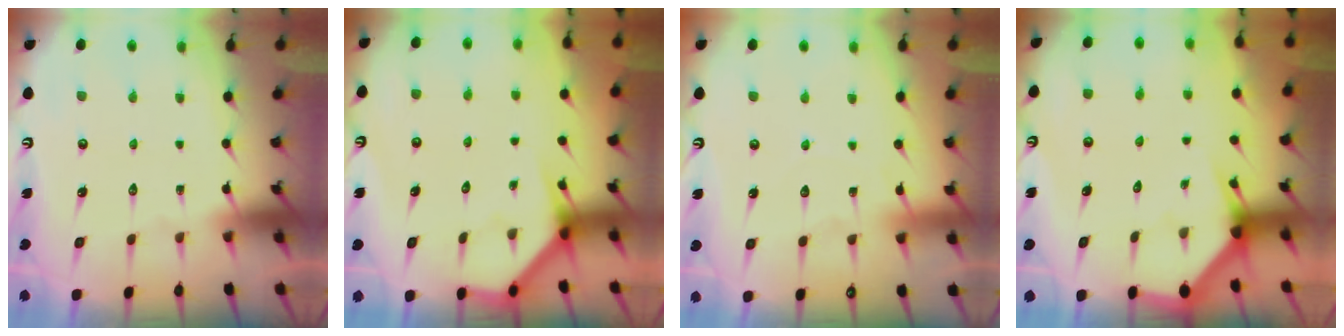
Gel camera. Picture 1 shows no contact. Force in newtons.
{"total": 3.8, "press": 3.8, "slide": 0.3}
{"total": 3.6, "press": 3.6, "slide": 0.4}
{"total": 2.6, "press": 2.6, "slide": 0.1}